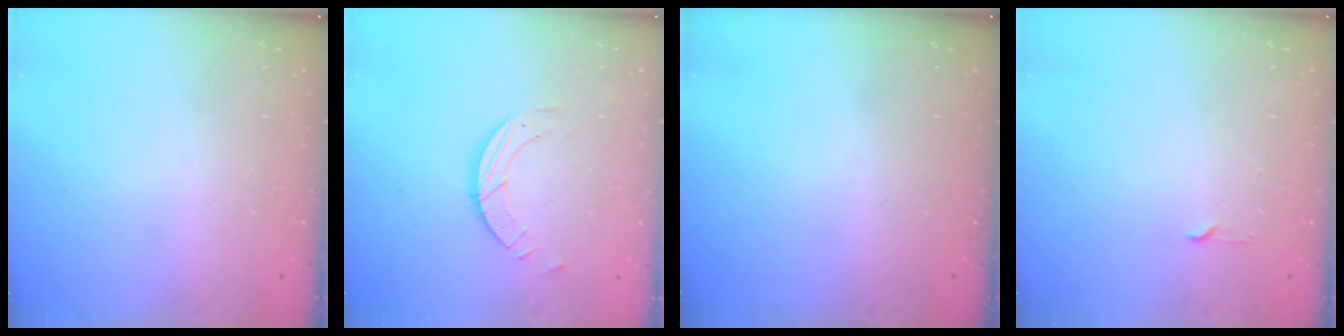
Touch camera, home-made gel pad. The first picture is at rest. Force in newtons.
{"total": 4.2, "press": 4.2, "slide": 0.3}
{"total": 0.0}
{"total": 2.3, "press": 2.2, "slide": 0.3}